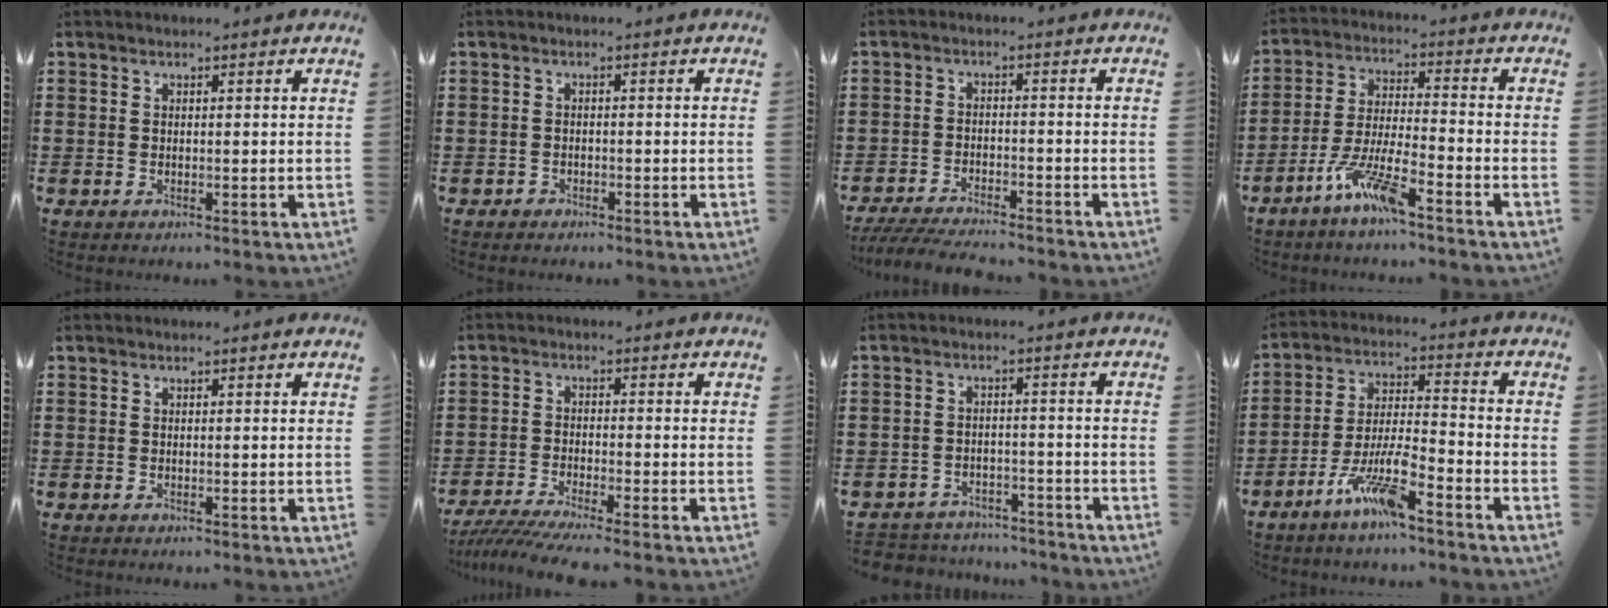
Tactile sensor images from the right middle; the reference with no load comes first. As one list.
[{"total": 1.1, "force": [-1.0, 0.5, 0.0], "torque": [-0.002, 0.002, -0.022]}, {"total": 4.7, "force": [-4.5, 0.3, 1.2], "torque": [-0.034, -0.009, -0.093]}, {"total": 7.9, "force": [-5.7, 0.8, 5.5], "torque": [-0.120, -0.008, -0.110]}, {"total": 0.0}, {"total": 4.6, "force": [-4.3, -0.2, 1.6], "torque": [-0.042, -0.016, -0.087]}, {"total": 3.9, "force": [-3.8, 0.6, -0.2], "torque": [-0.004, 0.002, -0.083]}, {"total": 8.8, "force": [-6.0, 1.2, 6.4], "torque": [-0.141, -0.004, -0.116]}]